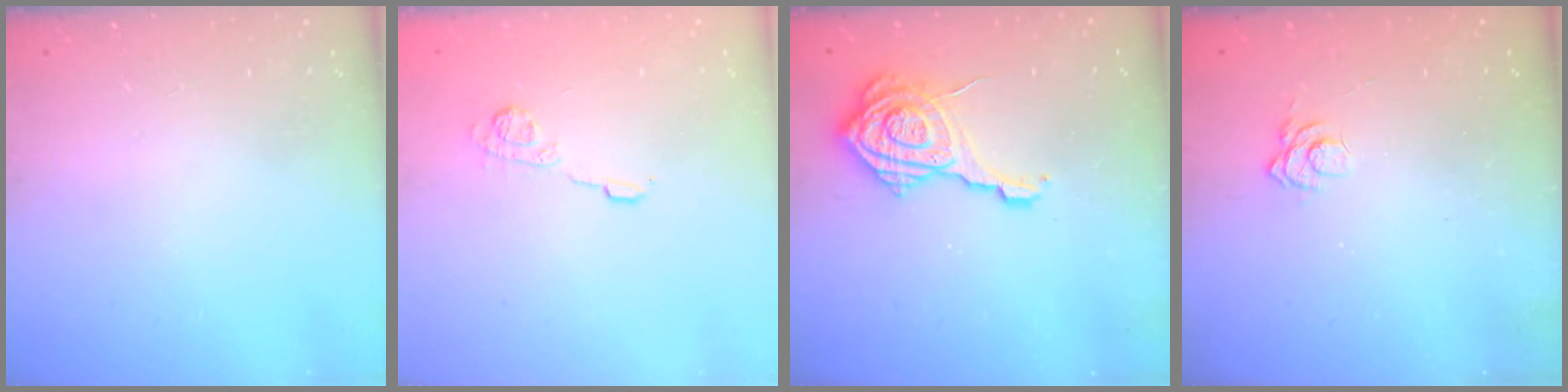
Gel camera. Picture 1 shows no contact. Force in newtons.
{"total": 4.9, "press": 4.8, "slide": 0.7}
{"total": 15.8, "press": 15.7, "slide": 0.9}
{"total": 2.8, "press": 2.4, "slide": 1.4}